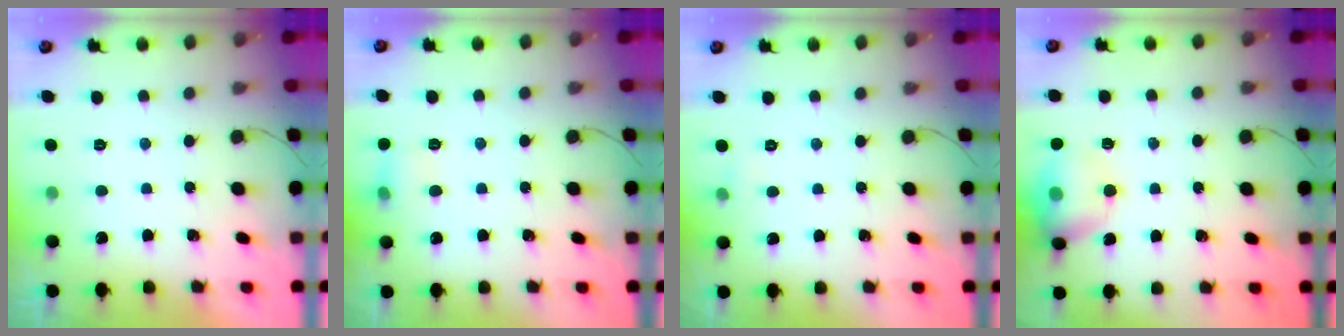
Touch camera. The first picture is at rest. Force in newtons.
{"total": 7.4, "press": 7.2, "slide": 1.7}
{"total": 2.5, "press": 2.3, "slide": 1.1}
{"total": 14.8, "press": 13.3, "slide": 6.5}